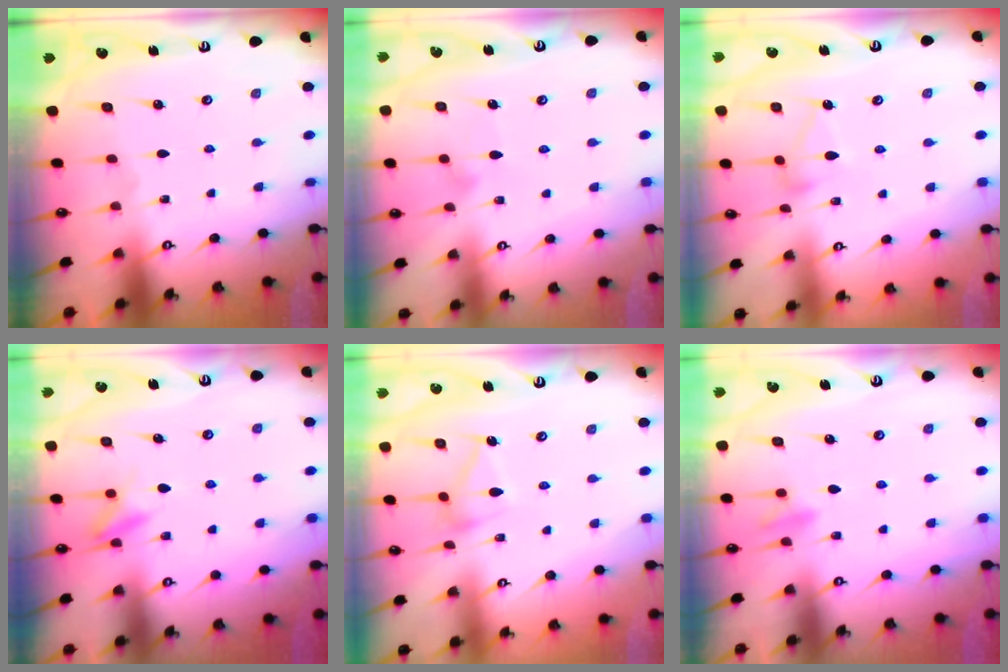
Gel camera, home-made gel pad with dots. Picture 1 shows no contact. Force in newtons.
{"total": 9.1, "press": 9.1, "slide": 0.3}
{"total": 7.6, "press": 7.6, "slide": 0.3}
{"total": 8.1, "press": 8.1, "slide": 1.0}
{"total": 11.2, "press": 11.2, "slide": 0.4}
{"total": 7.2, "press": 7.2, "slide": 1.0}